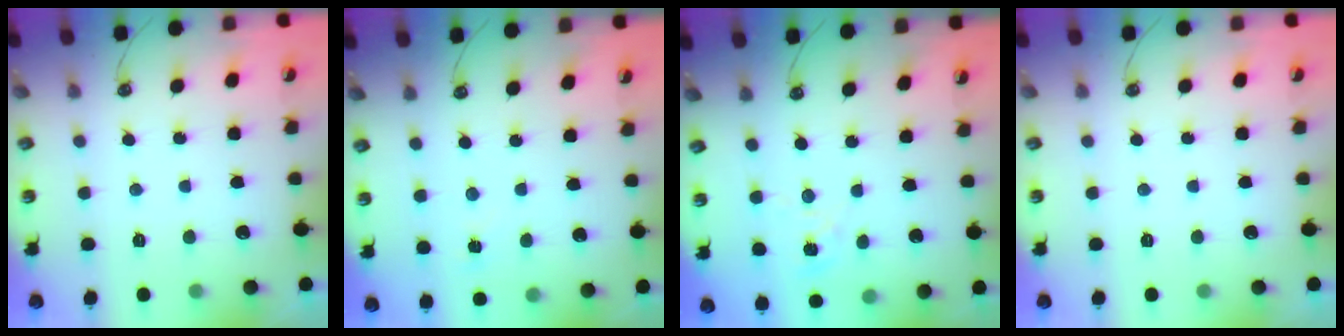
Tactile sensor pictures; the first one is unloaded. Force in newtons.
{"total": 3.5, "press": 3.5, "slide": 0.5}
{"total": 2.5, "press": 2.5, "slide": 0.2}
{"total": 0.0}